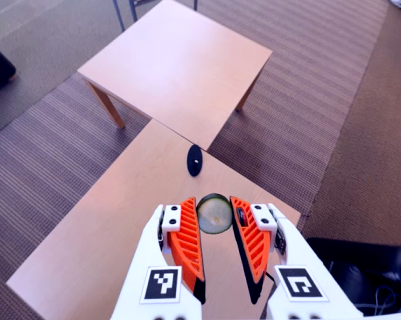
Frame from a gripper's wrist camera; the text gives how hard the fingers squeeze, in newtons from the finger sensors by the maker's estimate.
{"total": 7.5, "left": 7.8, "right": 7.2}